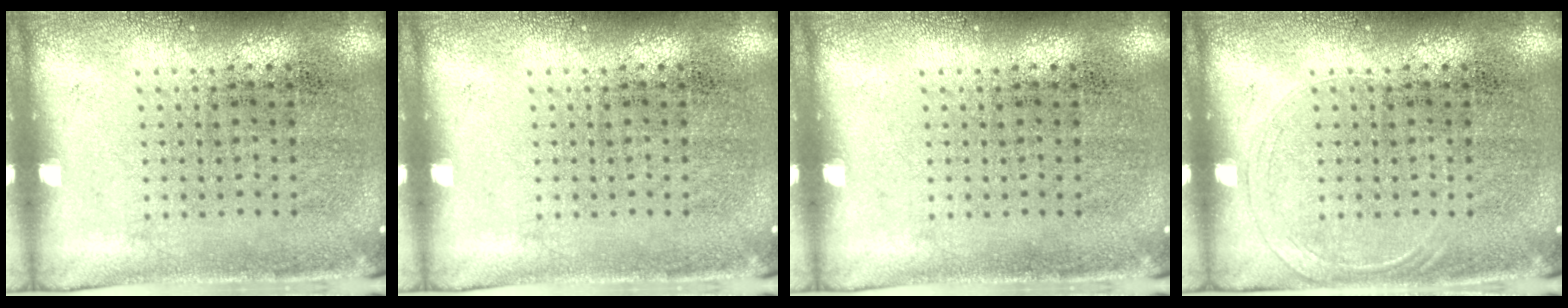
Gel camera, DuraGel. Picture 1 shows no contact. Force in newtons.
{"total": 0.0}
{"total": 0.0}
{"total": 1.1, "press": 1.0, "slide": 0.3}